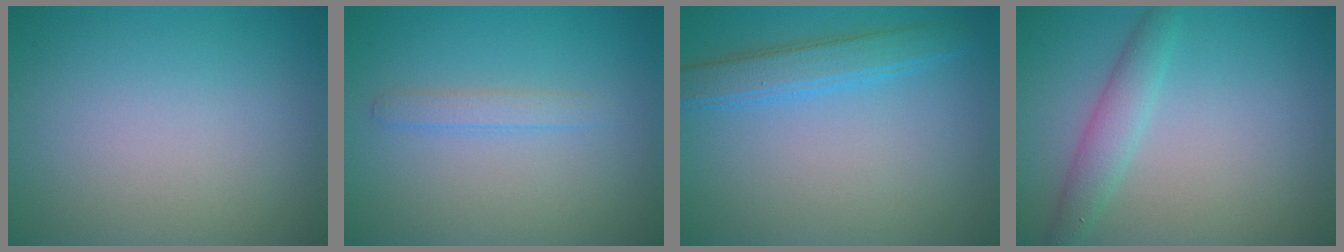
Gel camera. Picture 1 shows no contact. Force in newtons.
{"total": 1.3, "press": 1.3, "slide": 0.1}
{"total": 2.4, "press": 2.4, "slide": 0.2}
{"total": 2.5, "press": 2.5, "slide": 0.0}